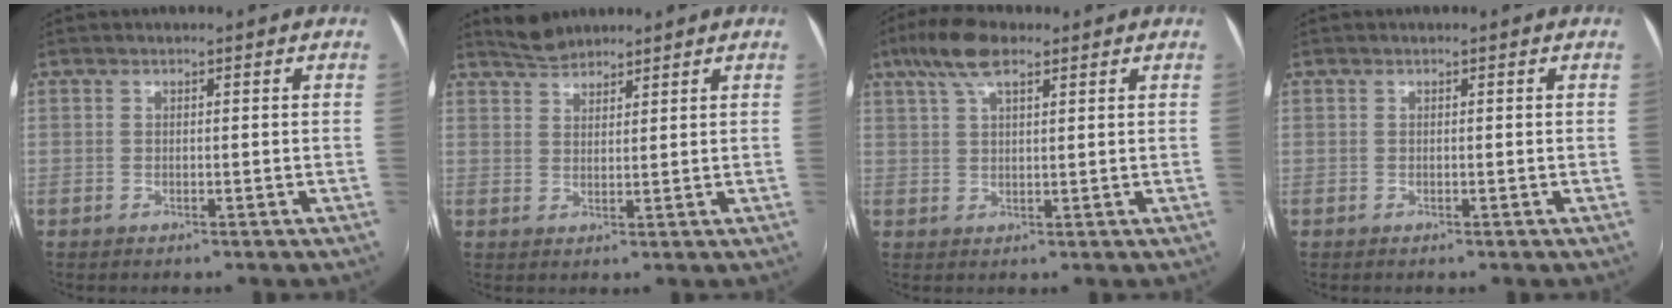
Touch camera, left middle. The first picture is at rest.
{"total": 3.4, "force": [3.3, 0.8, 0.2], "torque": [-0.007, 0.013, 0.063]}
{"total": 6.9, "force": [4.3, 2.0, 5.0], "torque": [-0.106, 0.026, 0.080]}
{"total": 0.0}